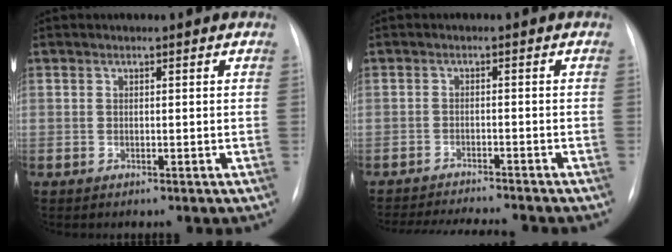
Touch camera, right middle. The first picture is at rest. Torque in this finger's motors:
{"motor_torque": [0.10, -0.17, 0.06, 0.03]}